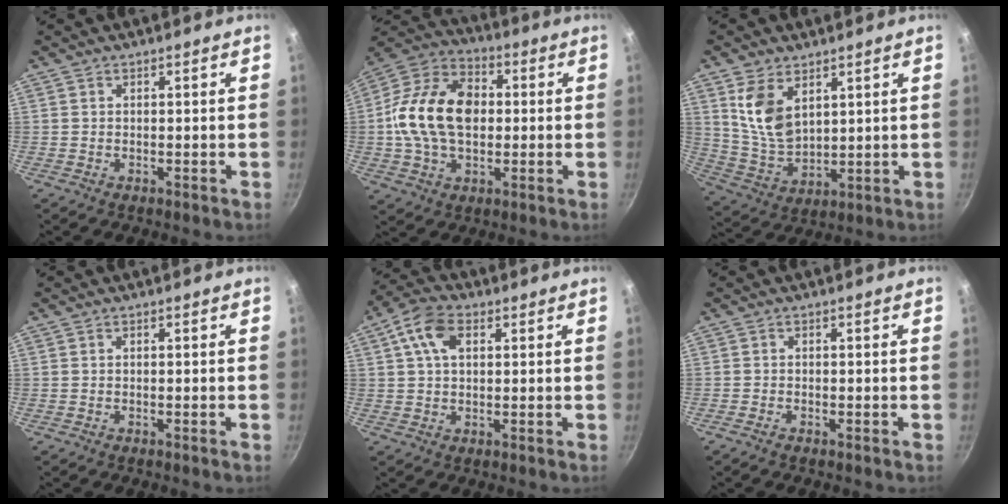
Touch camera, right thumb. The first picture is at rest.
{"total": 18.1, "force": [0.4, 12.5, 13.1], "torque": [-0.208, 0.027, -0.008]}
{"total": 10.3, "force": [4.5, 6.2, 6.9], "torque": [-0.114, -0.035, 0.100]}
{"total": 0.6, "force": [-0.3, -0.1, 0.5], "torque": [-0.014, 0.003, -0.004]}
{"total": 7.8, "force": [2.5, 4.9, 5.6], "torque": [-0.099, 0.011, 0.038]}
{"total": 0.8, "force": [-0.6, 0.1, 0.5], "torque": [-0.023, 0.007, -0.015]}